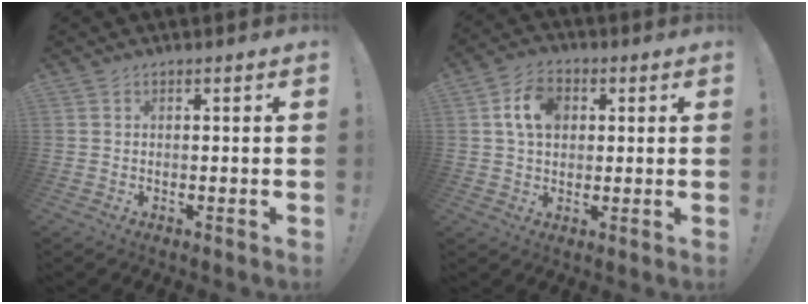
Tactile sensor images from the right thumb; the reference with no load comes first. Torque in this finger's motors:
{"motor_torque": [0.91, 1.88, 0.62, -0.58, 0.05]}